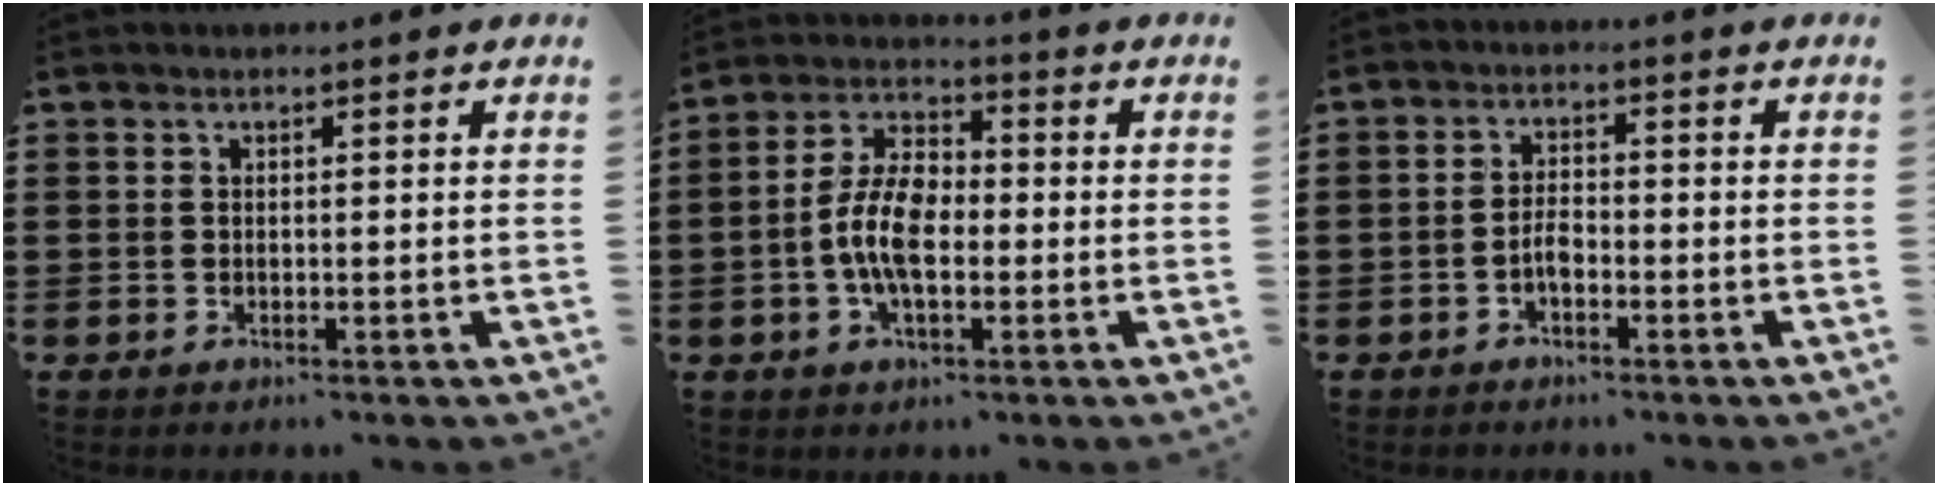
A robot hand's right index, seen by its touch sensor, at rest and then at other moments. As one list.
[{"total": 8.1, "force": [-1.5, 4.2, 6.7], "torque": [-0.152, 0.003, -0.034]}, {"total": 2.8, "force": [-1.2, 1.4, 2.0], "torque": [-0.047, 0.003, -0.026]}]